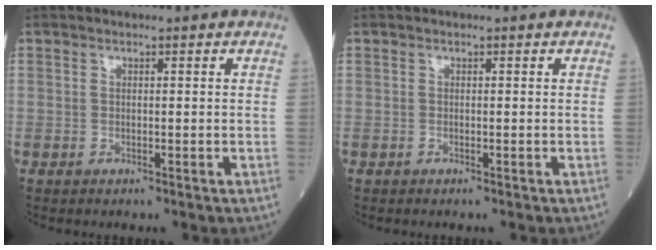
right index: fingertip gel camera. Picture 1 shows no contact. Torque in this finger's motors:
{"motor_torque": [-0.42, 0.29, -0.53, -0.18]}